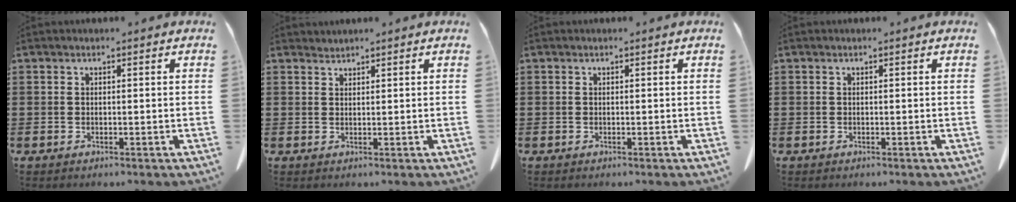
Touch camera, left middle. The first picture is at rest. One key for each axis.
{"total": 1.0, "fx": 1.0, "fy": -0.1, "fz": -0.1, "tx": 0.000, "ty": -0.002, "tz": 0.020}
{"total": 0.0}
{"total": 0.0}